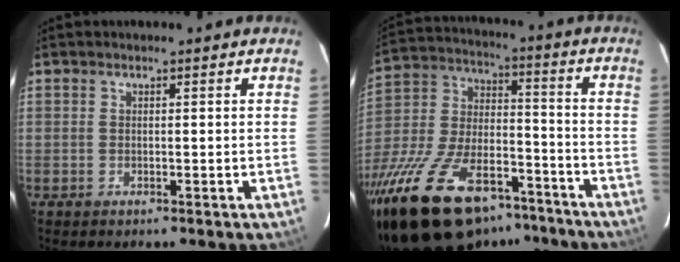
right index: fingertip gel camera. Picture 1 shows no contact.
{"total": 29.6, "force": [-20.1, 13.5, 17.0], "torque": [-0.343, -0.010, -0.313]}